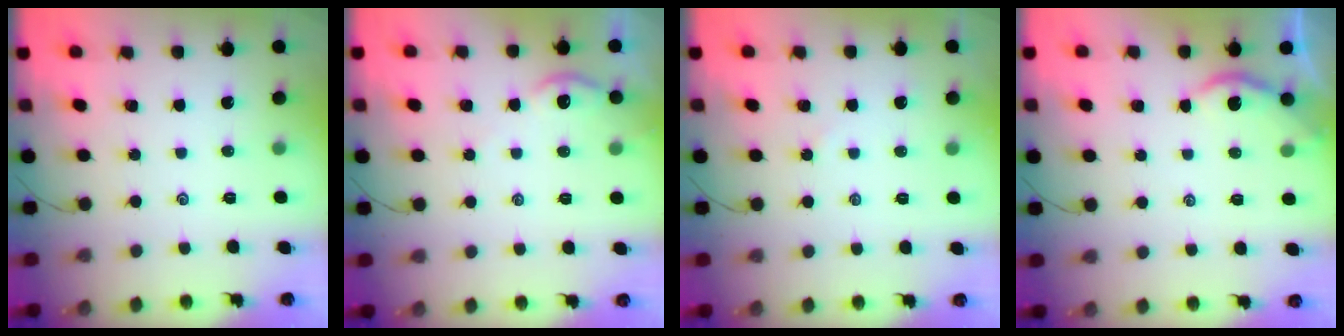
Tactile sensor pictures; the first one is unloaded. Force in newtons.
{"total": 1.7, "press": 1.7, "slide": 0.4}
{"total": 2.4, "press": 2.4, "slide": 0.3}
{"total": 2.7, "press": 2.7, "slide": 0.2}